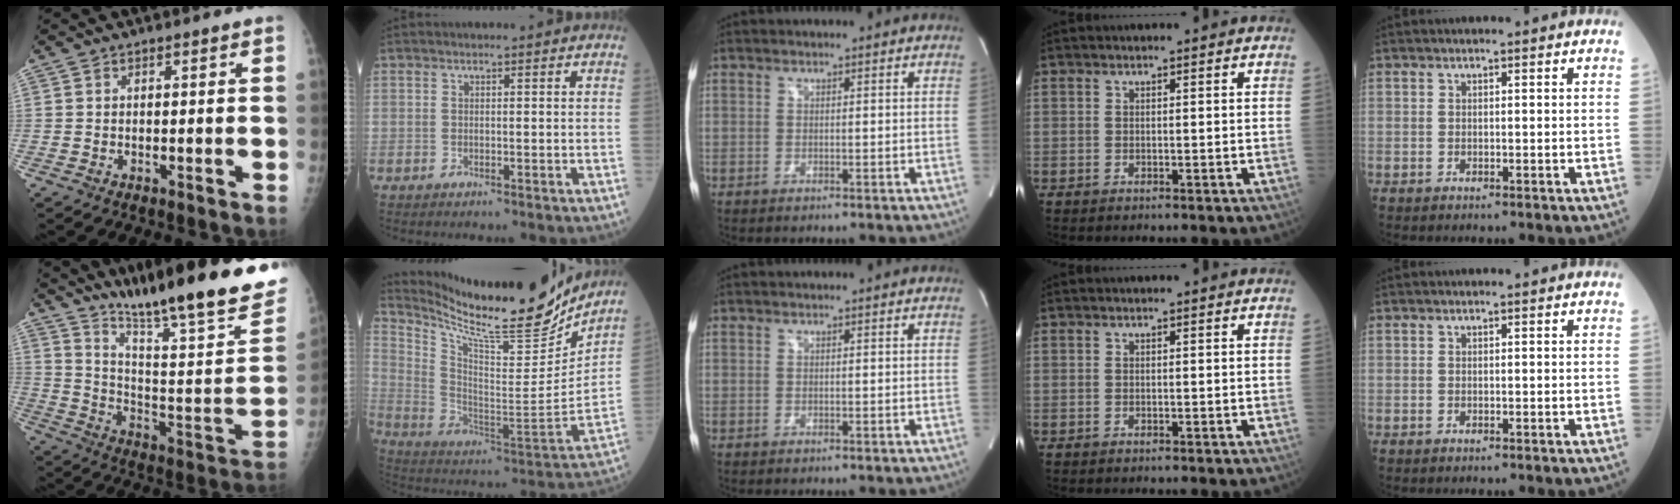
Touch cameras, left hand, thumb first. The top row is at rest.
{"thumb": {"total": 29.9, "force": [21.9, 4.2, 19.8], "torque": [-0.288, -0.102, 0.326]}, "index": {"total": 22.3, "force": [19.8, 2.4, 10.1], "torque": [-0.191, -0.064, 0.310]}}